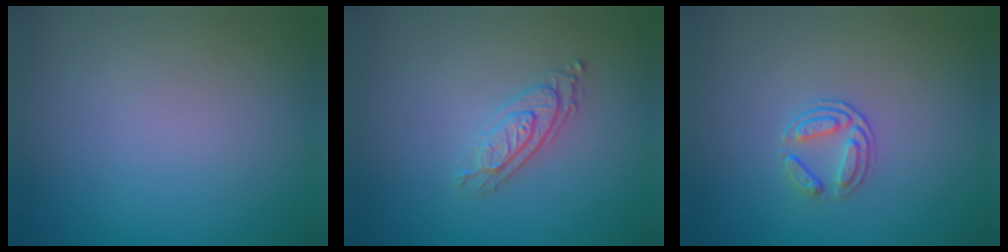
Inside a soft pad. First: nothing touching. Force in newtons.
{"total": 2.8, "press": 2.2, "slide": 1.7}
{"total": 2.0, "press": 1.4, "slide": 1.4}